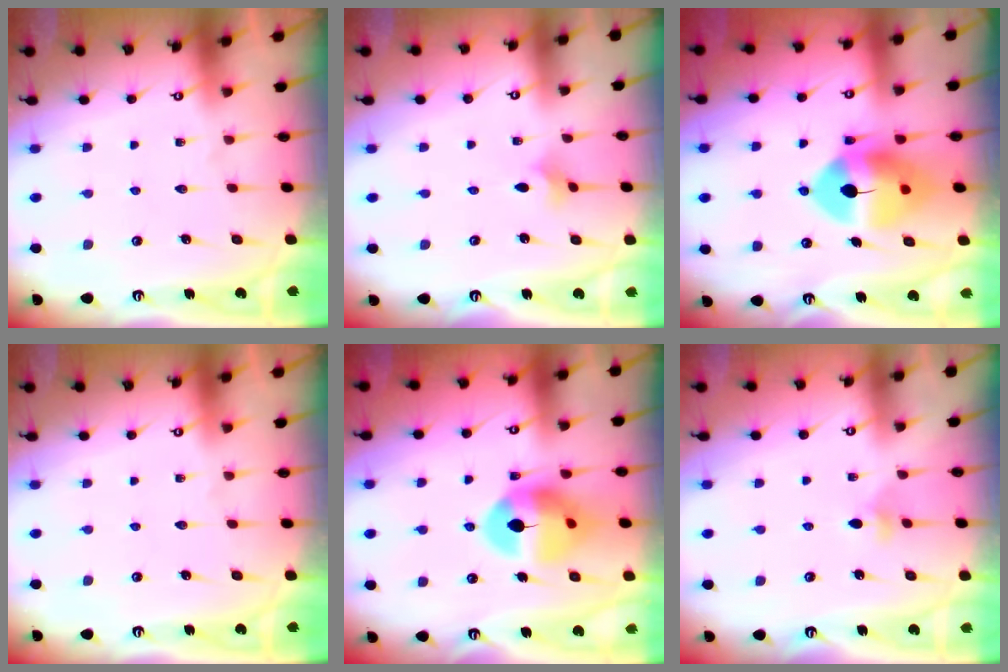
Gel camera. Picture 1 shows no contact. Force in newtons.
{"total": 1.8, "press": 1.7, "slide": 0.5}
{"total": 13.1, "press": 12.9, "slide": 2.5}
{"total": 0.0}
{"total": 11.2, "press": 11.2, "slide": 0.9}
{"total": 4.8, "press": 4.7, "slide": 0.8}